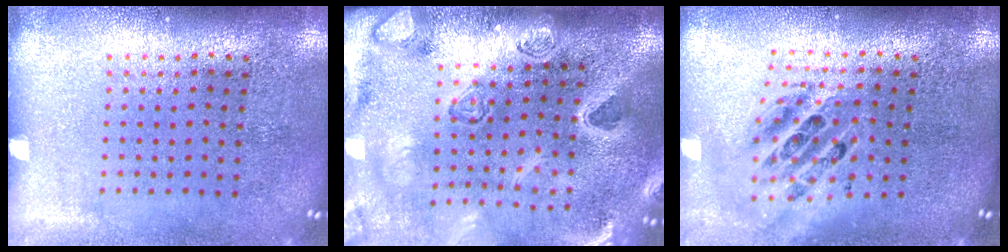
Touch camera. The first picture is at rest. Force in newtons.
{"total": 4.1, "press": 3.3, "slide": 2.5}
{"total": 2.0, "press": 1.5, "slide": 1.3}